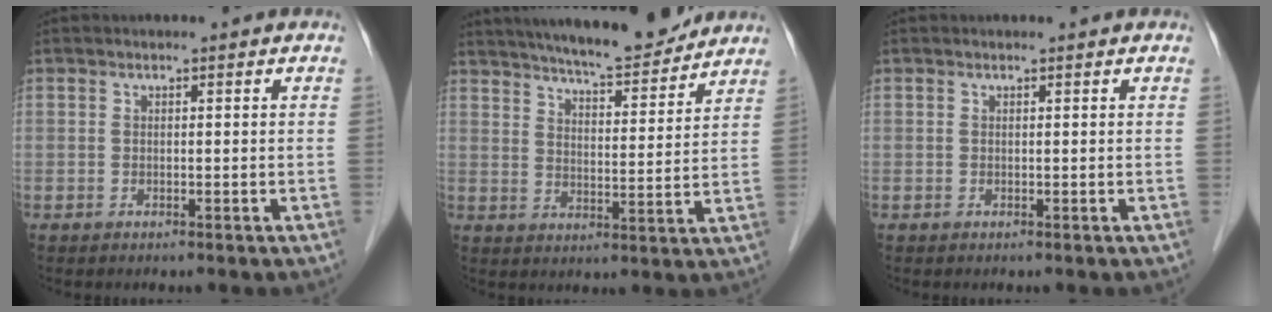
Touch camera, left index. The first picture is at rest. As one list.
[{"total": 14.1, "force": [12.9, 1.6, 5.6], "torque": [-0.087, -0.004, 0.188]}, {"total": 0.7, "force": [0.7, 0.1, 0.1], "torque": [-0.006, 0.008, 0.011]}]